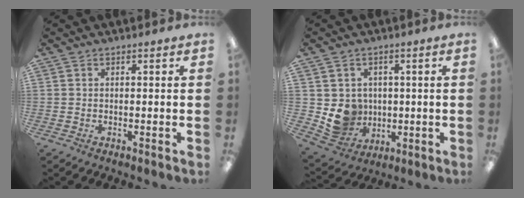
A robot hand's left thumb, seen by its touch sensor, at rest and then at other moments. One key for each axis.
{"total": 8.7, "fx": 0.3, "fy": 8.4, "fz": 2.2, "tx": -0.051, "ty": 0.003, "tz": 0.019}